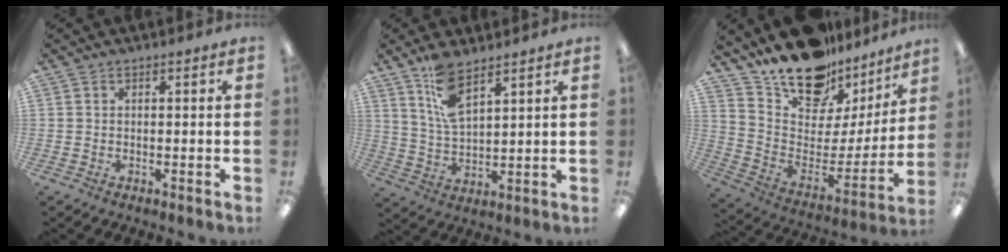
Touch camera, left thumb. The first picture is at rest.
{"total": 9.7, "force": [6.7, 3.5, 6.1], "torque": [-0.129, -0.022, 0.124]}
{"total": 18.9, "force": [16.1, 8.0, 5.7], "torque": [-0.107, -0.128, 0.288]}